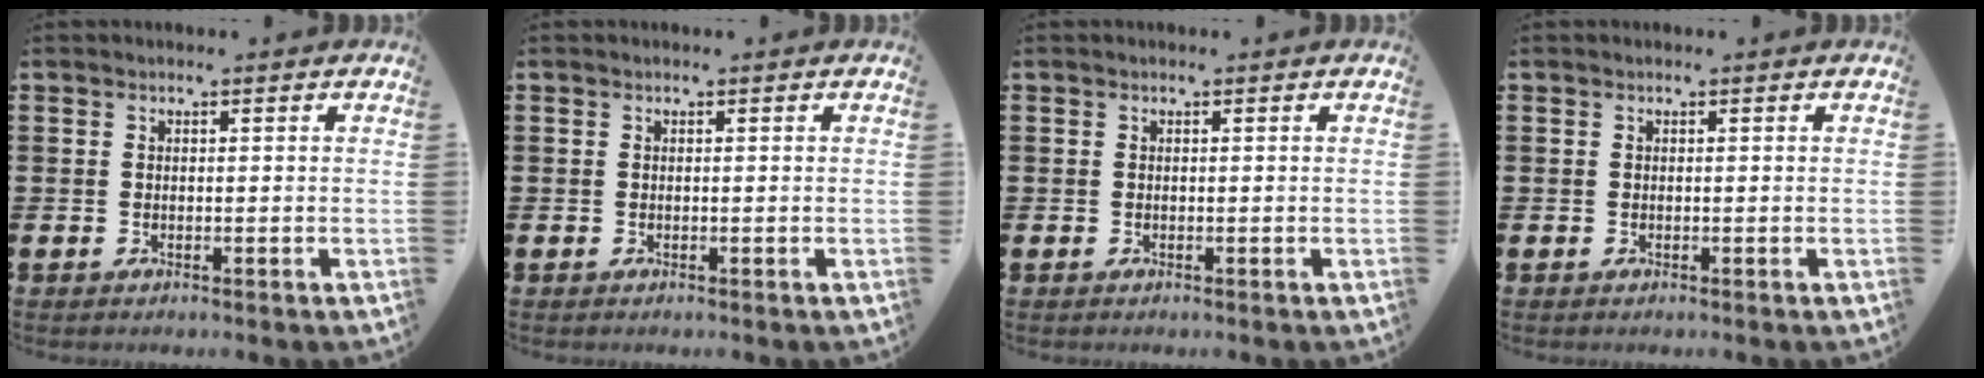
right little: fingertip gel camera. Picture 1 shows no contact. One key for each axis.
{"total": 0.0}
{"total": 0.0}
{"total": 0.0}